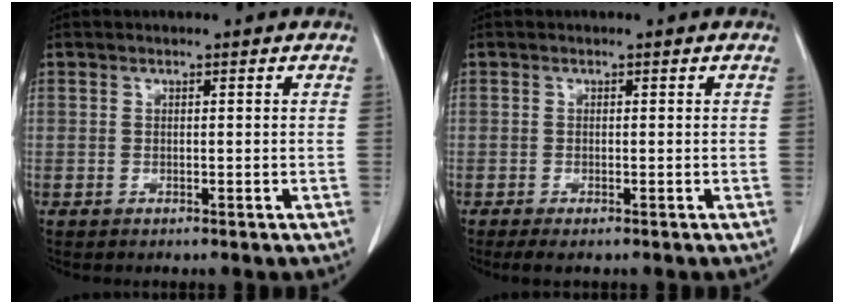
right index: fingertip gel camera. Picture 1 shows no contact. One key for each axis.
{"total": 1.7, "fx": -0.6, "fy": 0.7, "fz": 1.4, "tx": -0.028, "ty": -0.003, "tz": -0.006}